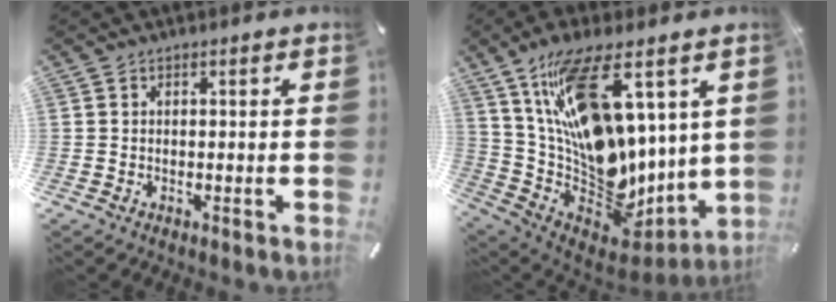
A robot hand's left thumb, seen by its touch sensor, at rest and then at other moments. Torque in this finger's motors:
{"motor_torque": [1.64, 1.26, 2.77, 0.00, 0.34]}